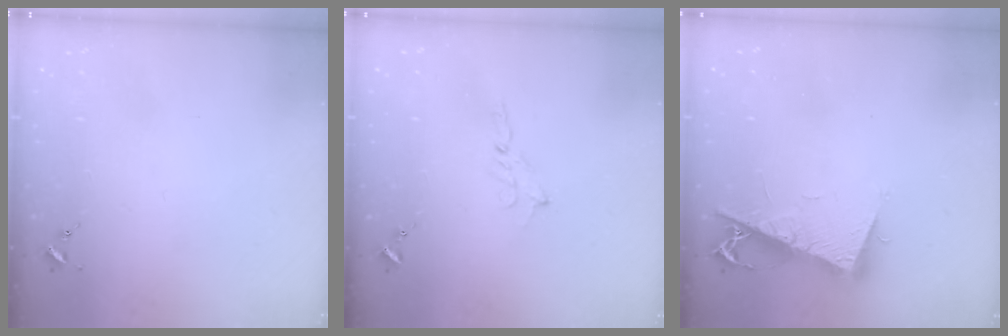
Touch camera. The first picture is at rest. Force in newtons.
{"total": 2.1, "press": 2.1, "slide": 0.2}
{"total": 10.0, "press": 10.0, "slide": 0.8}